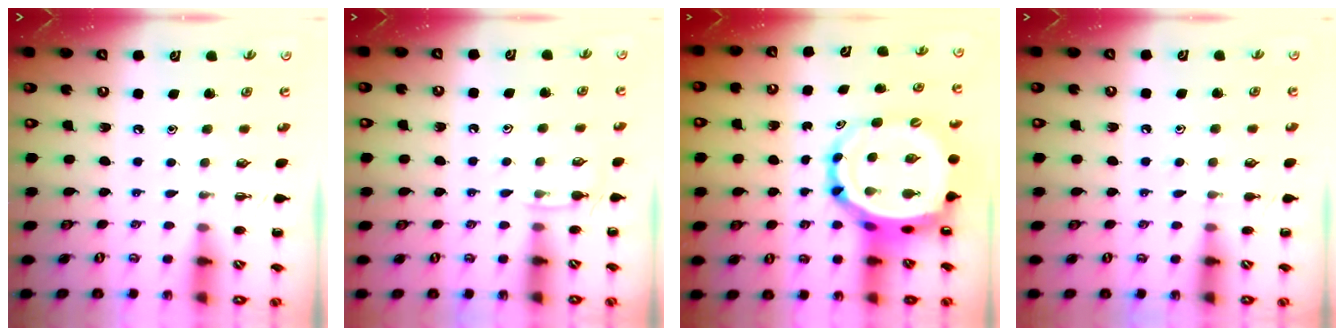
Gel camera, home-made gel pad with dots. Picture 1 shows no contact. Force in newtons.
{"total": 4.3, "press": 4.1, "slide": 1.4}
{"total": 9.2, "press": 8.7, "slide": 2.8}
{"total": 4.5, "press": 4.3, "slide": 1.3}